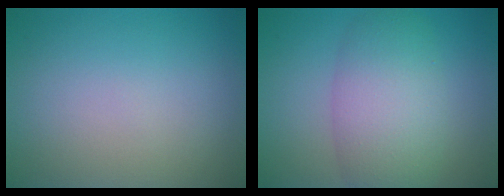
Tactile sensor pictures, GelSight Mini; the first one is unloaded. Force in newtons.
{"total": 6.6, "press": 6.6, "slide": 0.4}